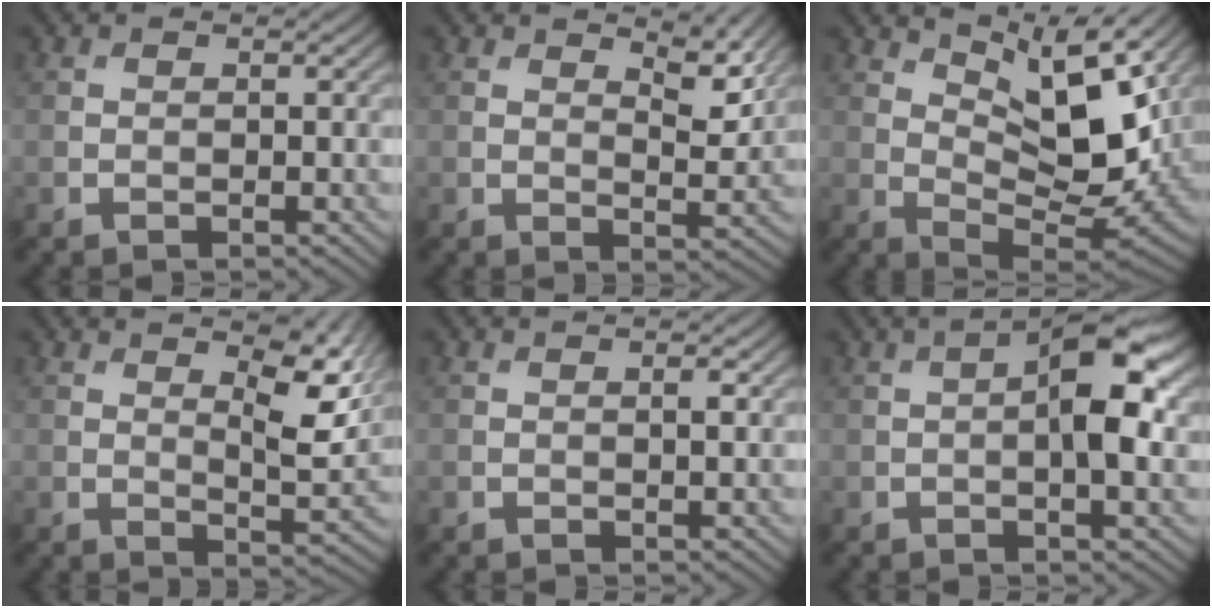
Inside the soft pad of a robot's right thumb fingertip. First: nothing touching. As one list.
[{"total": 4.5, "force": [3.1, 1.3, 2.9], "torque": [-0.054, -0.010, 0.049]}, {"total": 11.9, "force": [5.5, 4.3, 9.6], "torque": [-0.172, -0.002, 0.097]}, {"total": 8.9, "force": [4.4, 2.6, 7.3], "torque": [-0.126, 0.000, 0.069]}, {"total": 0.9, "force": [0.2, 0.2, 0.8], "torque": [-0.012, -0.001, 0.003]}, {"total": 7.7, "force": [0.8, 2.6, 7.2], "torque": [-0.113, 0.011, 0.008]}]